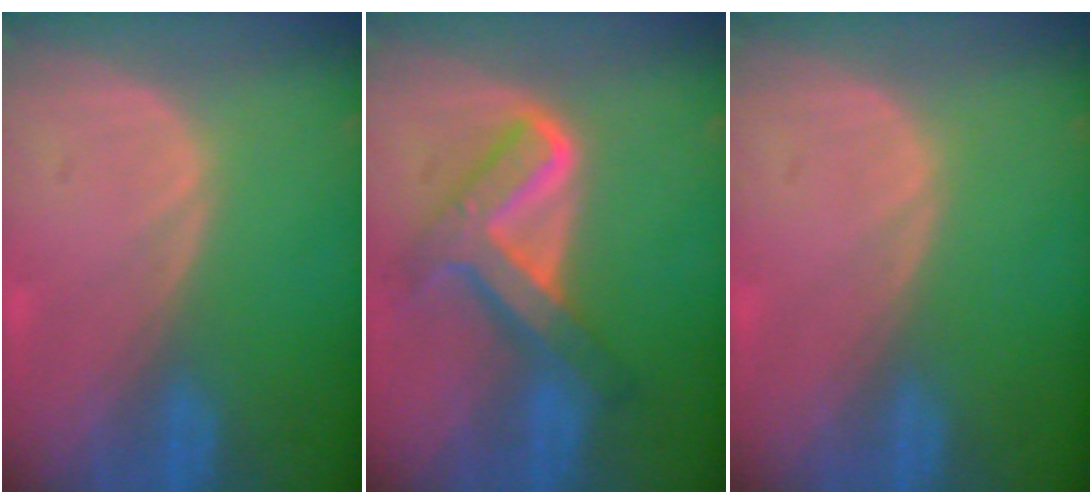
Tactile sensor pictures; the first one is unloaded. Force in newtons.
{"total": 7.7, "press": 7.7, "slide": 0.5}
{"total": 0.0}